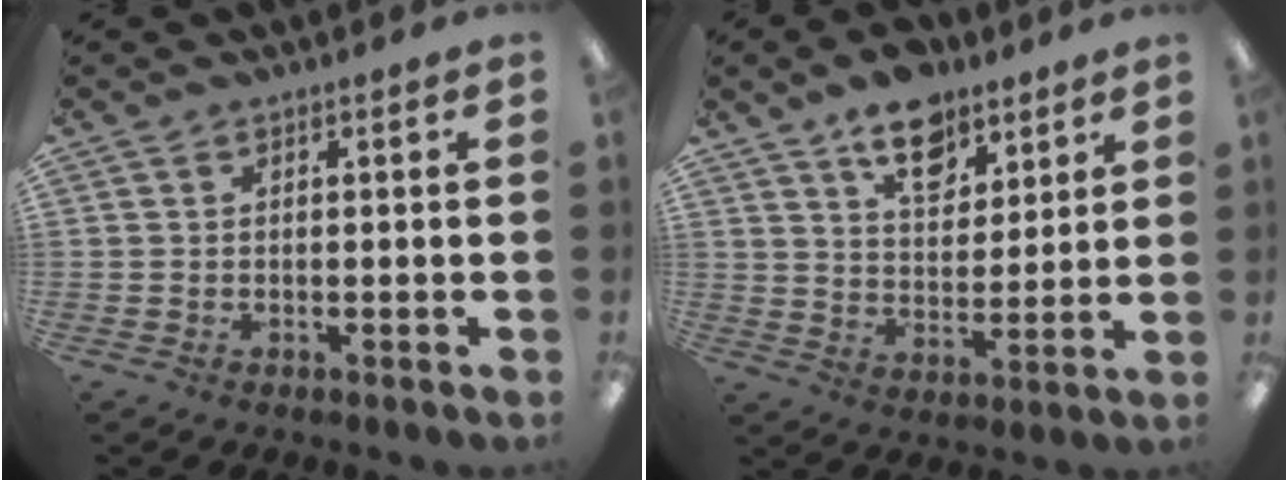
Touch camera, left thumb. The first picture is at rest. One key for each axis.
{"total": 12.3, "fx": 8.8, "fy": 6.7, "fz": 5.4, "tx": -0.062, "ty": -0.049, "tz": 0.155}